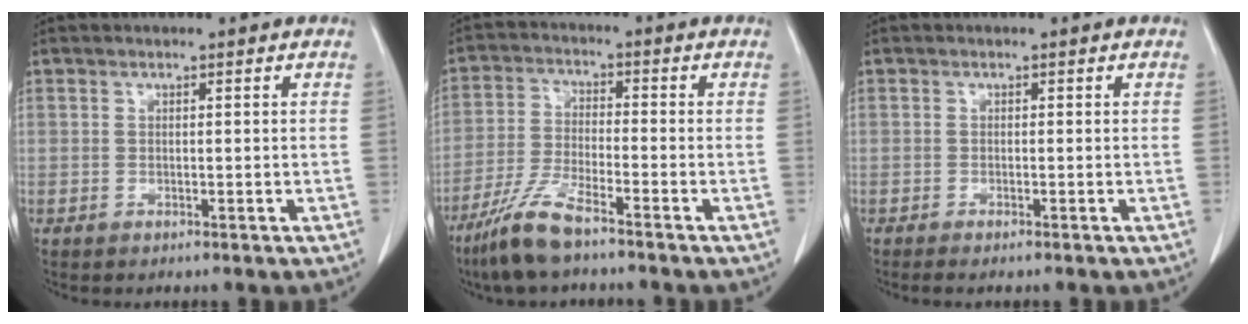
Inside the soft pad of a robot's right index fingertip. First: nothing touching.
{"total": 8.1, "force": [-6.1, 0.8, 5.2], "torque": [-0.117, -0.019, -0.123]}
{"total": 1.0, "force": [-0.8, 0.1, 0.6], "torque": [-0.013, -0.002, -0.013]}